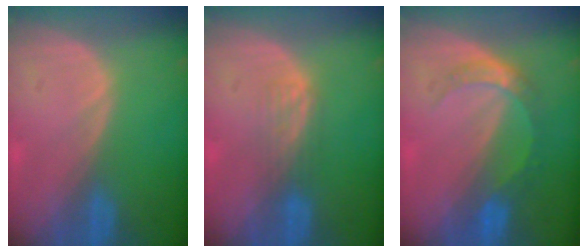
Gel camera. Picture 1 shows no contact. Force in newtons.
{"total": 2.6, "press": 2.6, "slide": 0.4}
{"total": 5.2, "press": 4.7, "slide": 2.3}